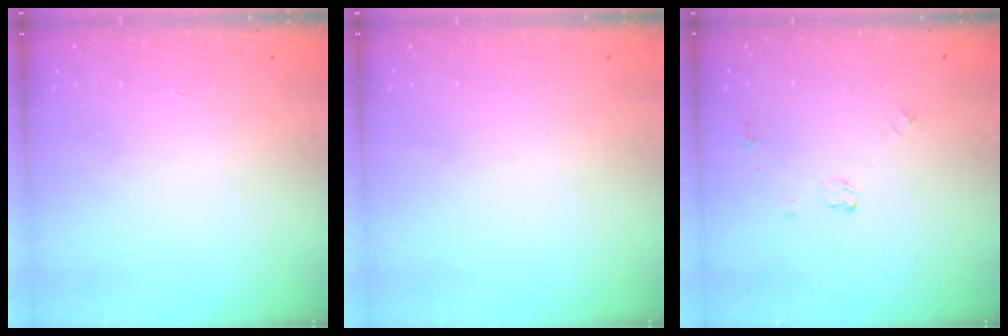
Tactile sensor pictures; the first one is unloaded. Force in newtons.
{"total": 0.0}
{"total": 4.4, "press": 4.4, "slide": 0.2}